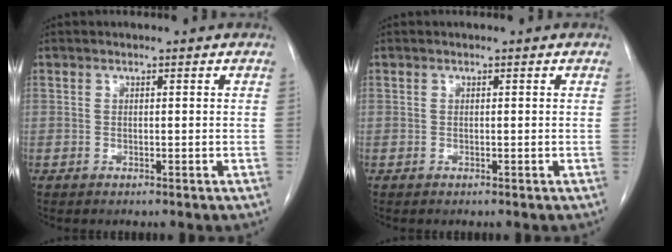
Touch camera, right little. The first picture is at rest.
{"total": 0.0}